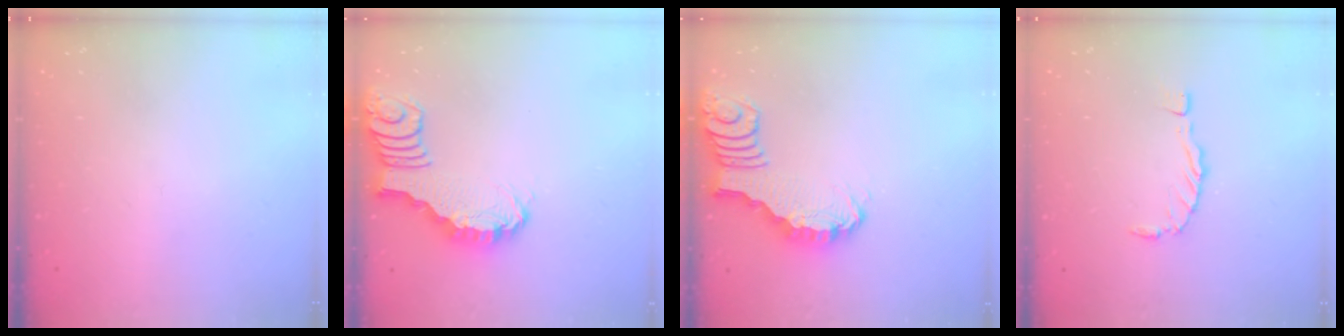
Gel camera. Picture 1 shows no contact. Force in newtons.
{"total": 2.1, "press": 2.1, "slide": 0.2}
{"total": 2.7, "press": 2.7, "slide": 0.4}
{"total": 0.0}